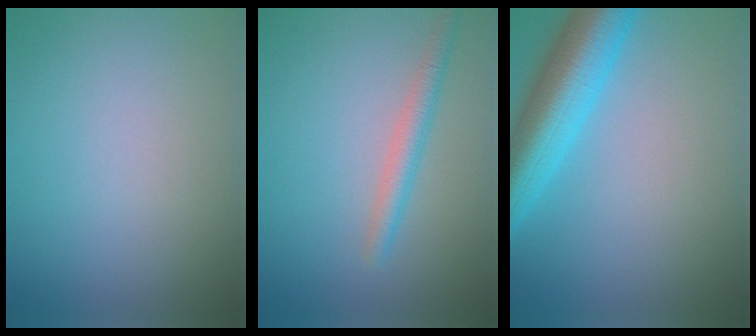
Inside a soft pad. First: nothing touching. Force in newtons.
{"total": 2.4, "press": 2.4, "slide": 0.1}
{"total": 8.5, "press": 8.5, "slide": 0.6}